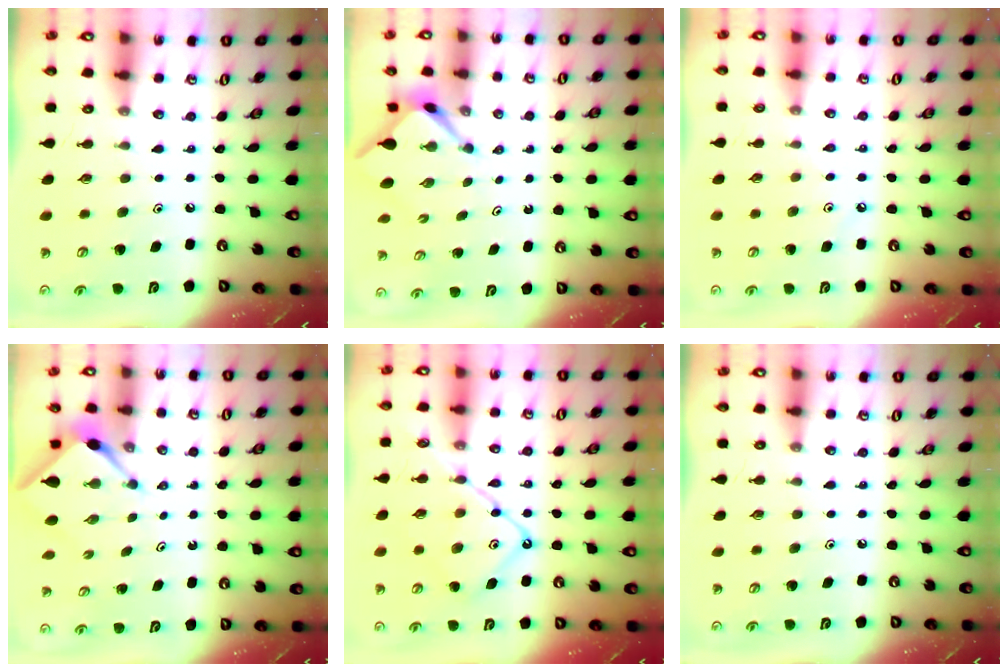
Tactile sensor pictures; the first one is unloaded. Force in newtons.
{"total": 2.4, "press": 2.4, "slide": 0.2}
{"total": 3.3, "press": 3.3, "slide": 0.5}
{"total": 2.2, "press": 2.2, "slide": 0.3}
{"total": 14.4, "press": 14.3, "slide": 1.3}
{"total": 0.0}